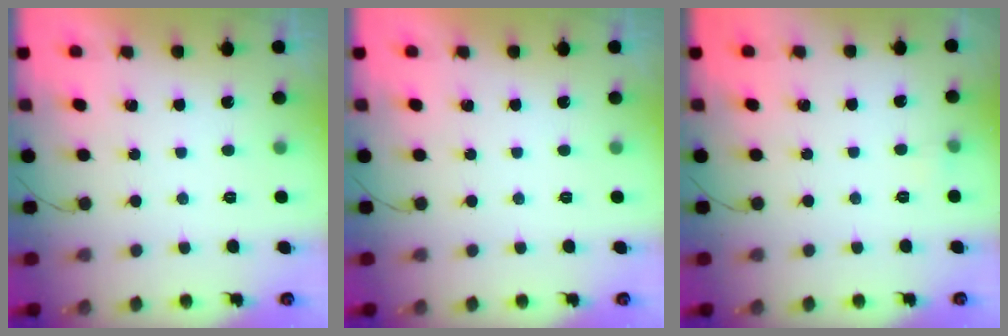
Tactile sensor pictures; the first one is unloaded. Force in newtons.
{"total": 0.0}
{"total": 2.5, "press": 2.3, "slide": 1.1}